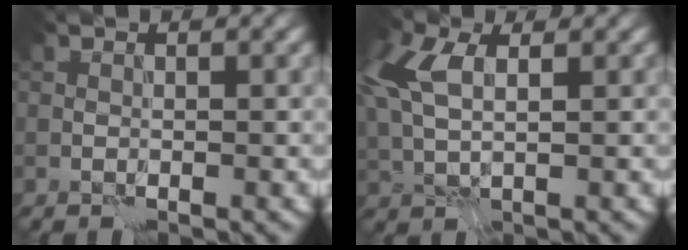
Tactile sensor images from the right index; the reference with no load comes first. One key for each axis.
{"total": 6.8, "fx": 2.0, "fy": 3.9, "fz": 5.3, "tx": -0.143, "ty": 0.018, "tz": 0.043}